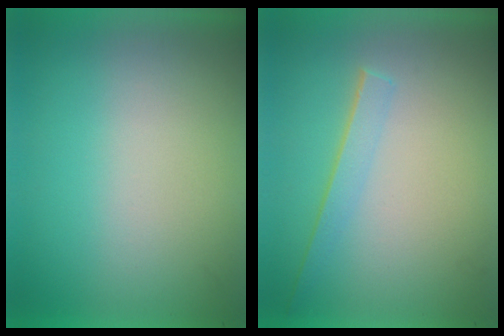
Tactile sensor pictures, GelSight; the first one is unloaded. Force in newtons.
{"total": 1.4}